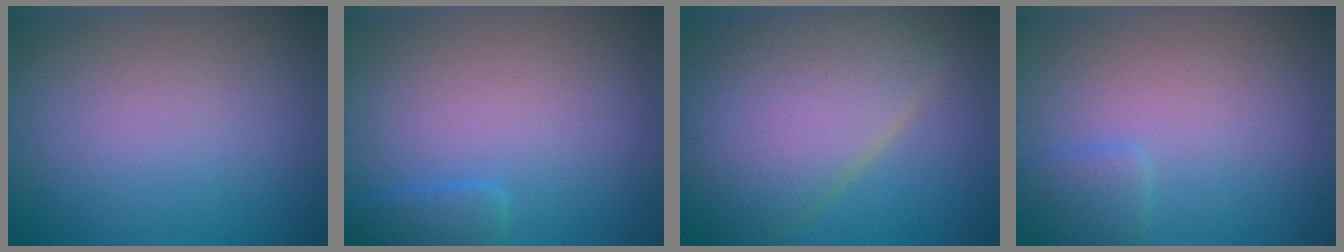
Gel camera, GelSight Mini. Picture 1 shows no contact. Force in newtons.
{"total": 1.9, "press": 1.9, "slide": 0.1}
{"total": 10.9, "press": 10.9, "slide": 0.8}
{"total": 1.6, "press": 1.6, "slide": 0.1}